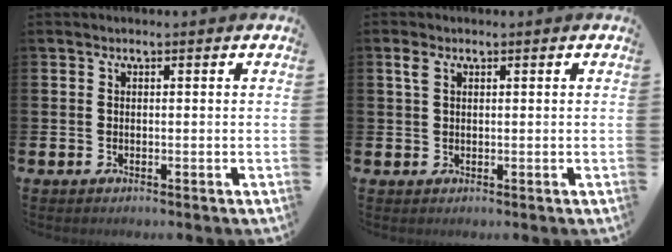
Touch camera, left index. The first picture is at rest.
{"total": 1.9, "force": [1.1, 1.0, 1.1], "torque": [-0.004, -0.004, 0.016]}